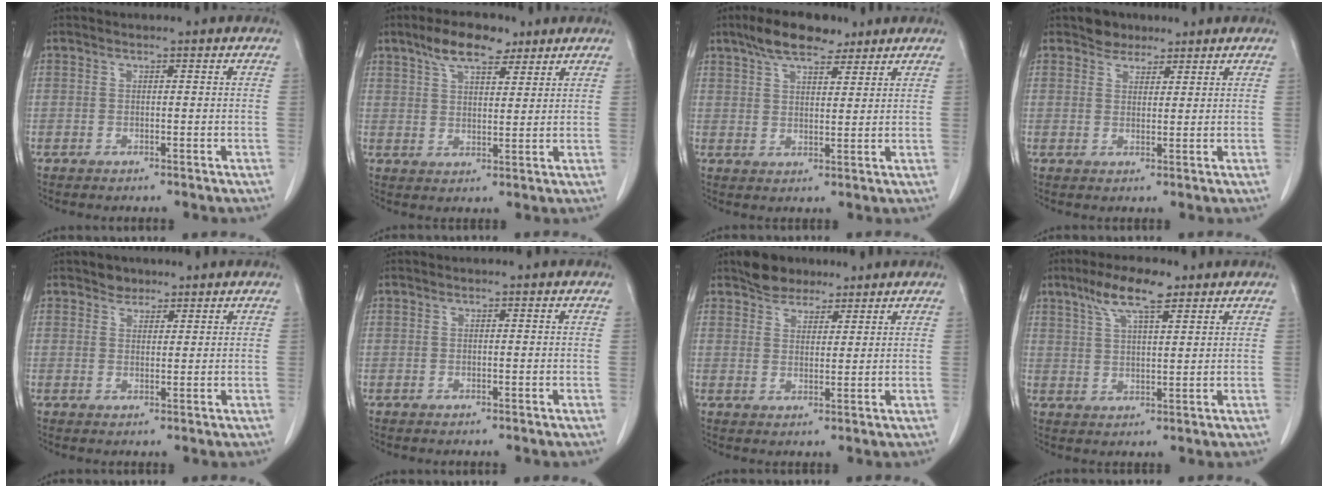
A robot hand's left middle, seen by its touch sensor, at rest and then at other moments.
{"total": 7.8, "force": [5.4, 2.9, 4.8], "torque": [-0.087, 0.013, 0.096]}
{"total": 8.7, "force": [6.4, 2.9, 5.1], "torque": [-0.092, 0.017, 0.110]}
{"total": 3.0, "force": [2.4, 1.8, 0.3], "torque": [-0.005, 0.004, 0.037]}
{"total": 2.2, "force": [1.7, 1.4, 0.1], "torque": [-0.001, 0.001, 0.025]}
{"total": 0.0}
{"total": 4.9, "force": [4.1, 2.5, 1.3], "torque": [-0.025, 0.010, 0.073]}
{"total": 7.7, "force": [5.1, 1.6, 5.6], "torque": [-0.111, 0.013, 0.092]}